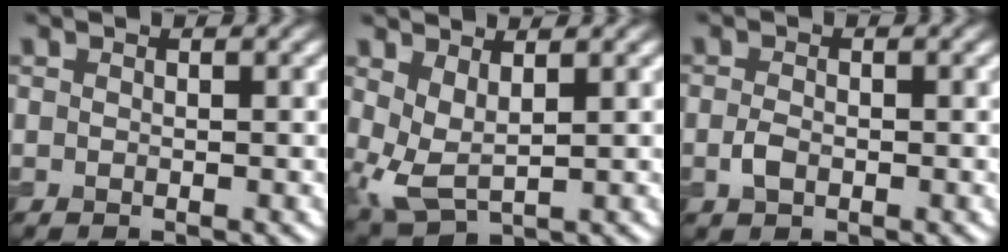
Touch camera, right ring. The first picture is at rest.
{"total": 3.4, "force": [1.1, 1.6, 2.9], "torque": [-0.074, -0.013, 0.025]}
{"total": 1.4, "force": [-0.4, 0.9, 1.0], "torque": [-0.022, 0.000, -0.010]}